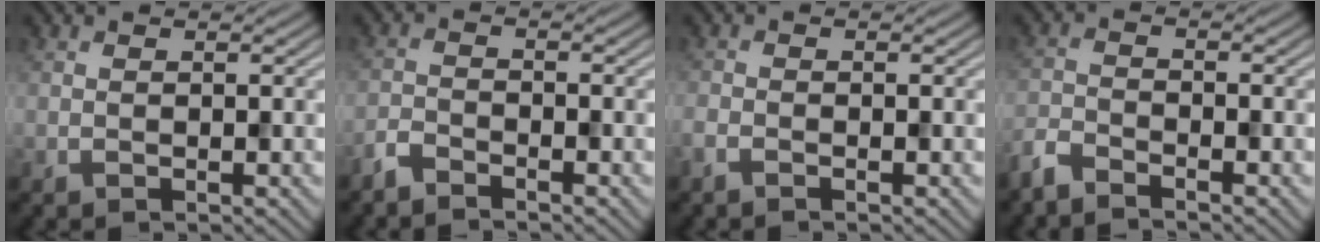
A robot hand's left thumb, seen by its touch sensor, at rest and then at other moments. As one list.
[{"total": 2.4, "force": [-2.3, 0.5, 0.8], "torque": [-0.019, -0.004, -0.056]}, {"total": 1.3, "force": [-1.0, 0.3, 0.8], "torque": [-0.019, -0.004, -0.025]}, {"total": 3.3, "force": [-3.0, 0.6, 1.2], "torque": [-0.031, -0.009, -0.074]}]